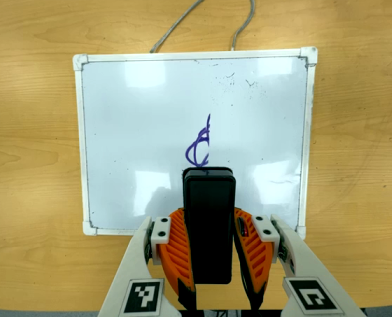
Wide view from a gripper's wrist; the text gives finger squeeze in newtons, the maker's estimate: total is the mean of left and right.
{"total": 8.4, "left": 6.2, "right": 10.6}